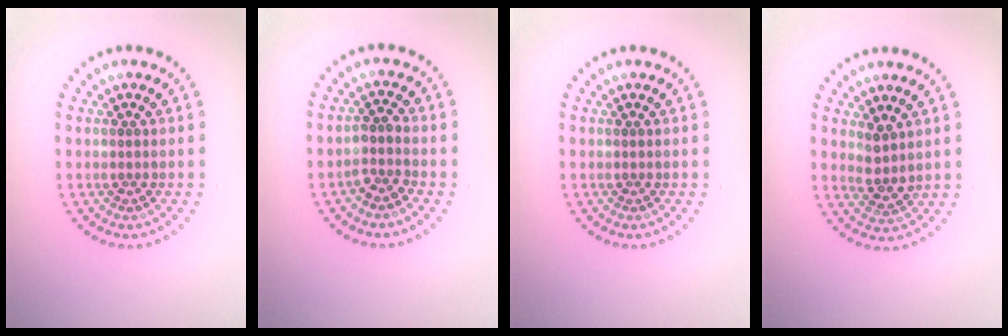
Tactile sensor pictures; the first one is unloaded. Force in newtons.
{"total": 1.7, "press": 1.3, "slide": 1.0}
{"total": 0.0}
{"total": 2.1, "press": 1.7, "slide": 1.2}